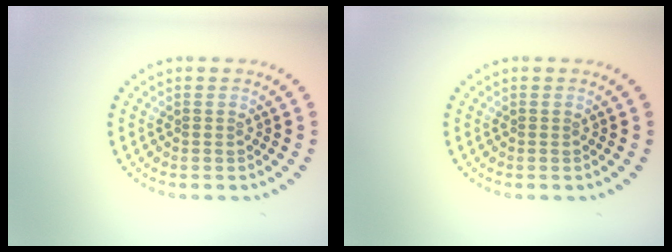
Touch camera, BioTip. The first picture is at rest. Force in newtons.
{"total": 0.0}